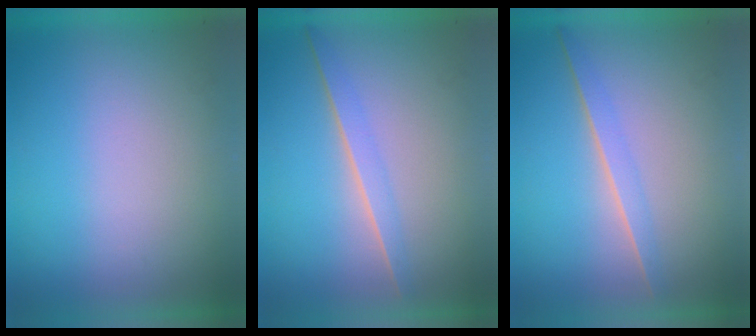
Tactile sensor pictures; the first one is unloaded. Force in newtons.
{"total": 1.4}
{"total": 1.4}